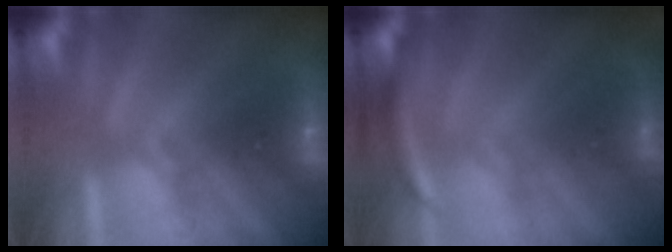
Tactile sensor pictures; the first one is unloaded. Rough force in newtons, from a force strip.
{"total": 2.9}